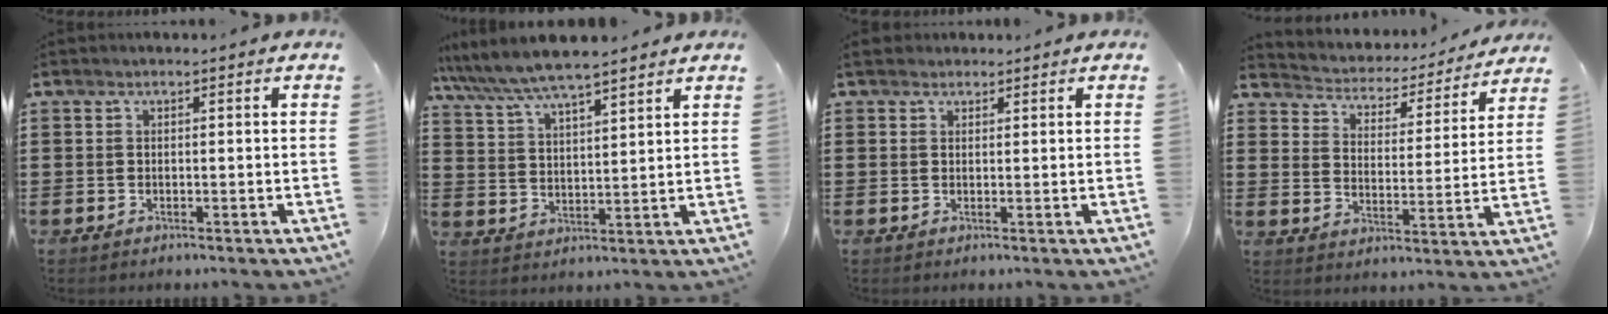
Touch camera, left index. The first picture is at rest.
{"total": 6.4, "force": [5.9, 0.5, 2.5], "torque": [-0.070, -0.024, 0.103]}
{"total": 1.8, "force": [1.5, 0.9, 0.2], "torque": [-0.010, 0.008, 0.030]}
{"total": 3.2, "force": [3.2, 0.5, -0.2], "torque": [-0.020, -0.032, 0.046]}